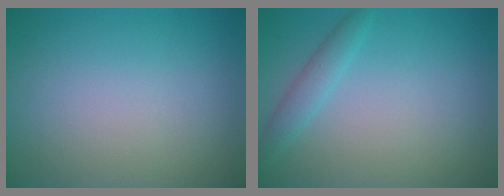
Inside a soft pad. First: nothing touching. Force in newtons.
{"total": 1.8, "press": 1.8, "slide": 0.2}